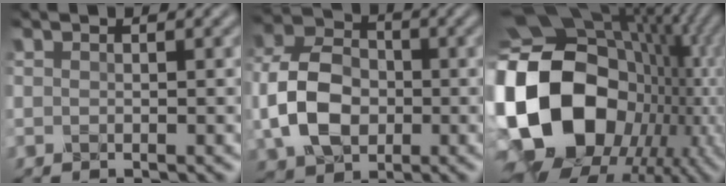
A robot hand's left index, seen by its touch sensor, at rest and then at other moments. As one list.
[{"total": 7.3, "force": [-1.1, 5.3, 4.8], "torque": [-0.108, 0.011, -0.029]}, {"total": 20.9, "force": [-1.9, 16.7, 12.4], "torque": [-0.298, -0.011, -0.025]}]